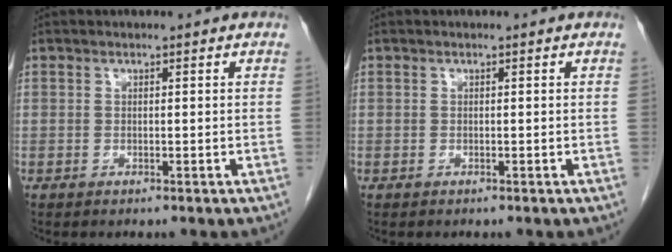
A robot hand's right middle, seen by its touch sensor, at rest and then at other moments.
{"total": 0.0}